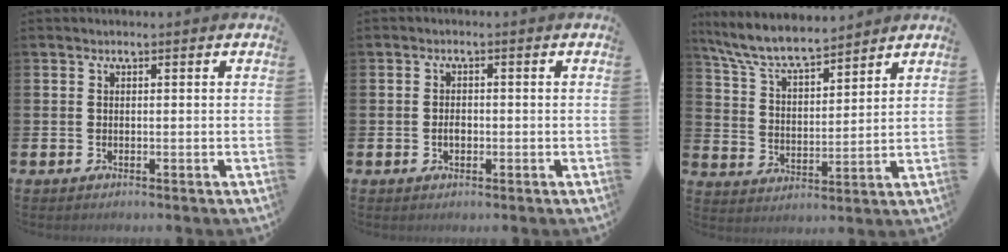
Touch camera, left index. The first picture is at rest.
{"total": 1.6, "force": [-0.4, 1.0, 1.1], "torque": [-0.017, 0.004, -0.009]}
{"total": 7.8, "force": [7.2, 1.3, 2.6], "torque": [-0.078, -0.044, 0.126]}